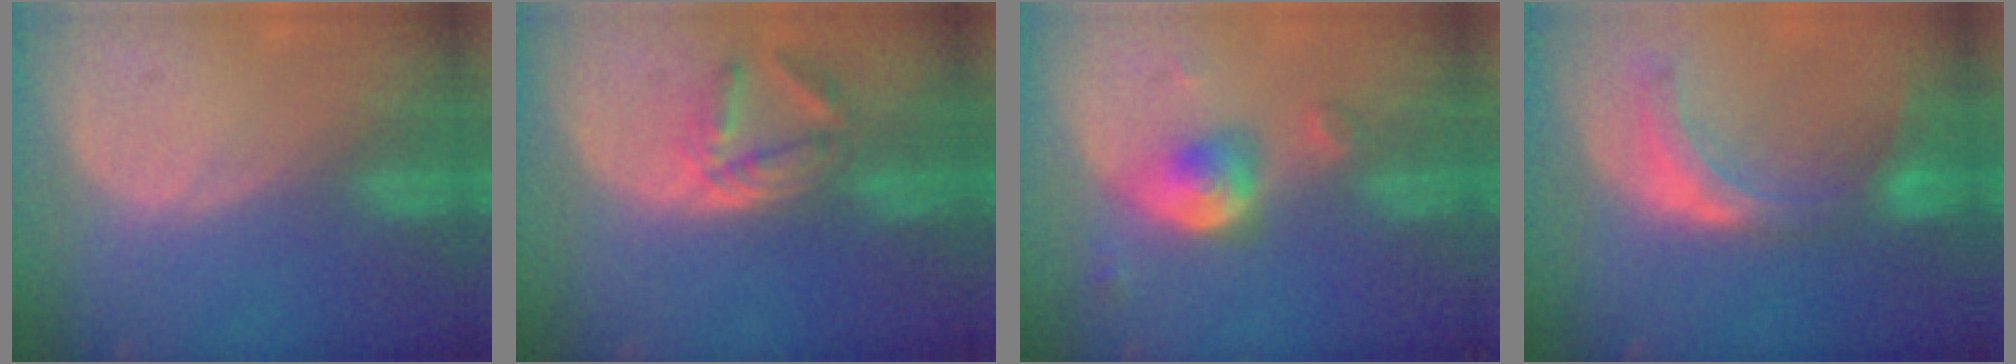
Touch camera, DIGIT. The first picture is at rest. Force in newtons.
{"total": 5.8, "press": 5.2, "slide": 2.6}
{"total": 5.1, "press": 5.1, "slide": 0.2}
{"total": 7.1, "press": 6.7, "slide": 2.5}